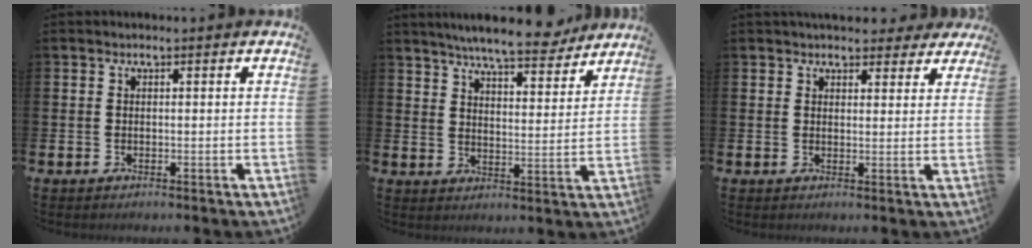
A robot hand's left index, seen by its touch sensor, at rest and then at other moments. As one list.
[{"total": 8.0, "force": [7.4, 0.9, 2.7], "torque": [-0.061, -0.040, 0.131]}, {"total": 3.9, "force": [3.5, 1.5, 0.6], "torque": [-0.003, -0.015, 0.061]}]